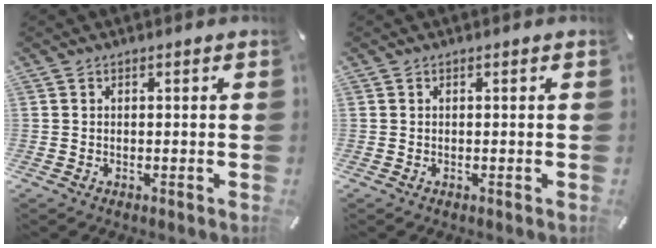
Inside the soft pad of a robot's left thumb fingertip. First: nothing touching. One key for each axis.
{"total": 0.0}